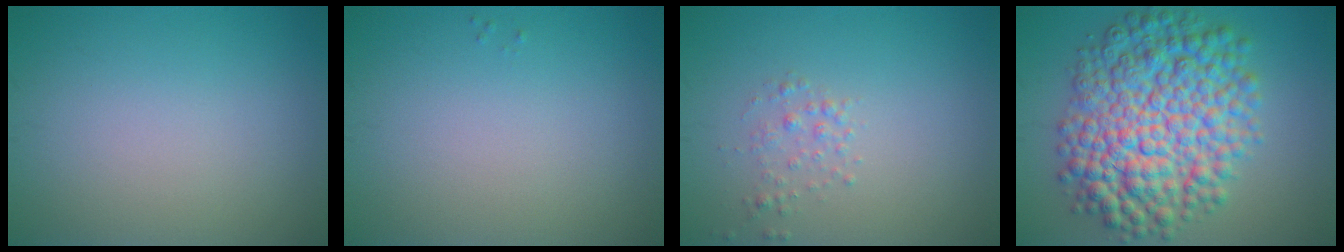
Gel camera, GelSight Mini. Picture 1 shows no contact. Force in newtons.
{"total": 0.0}
{"total": 1.3, "press": 1.2, "slide": 0.1}
{"total": 11.3, "press": 11.3, "slide": 0.1}